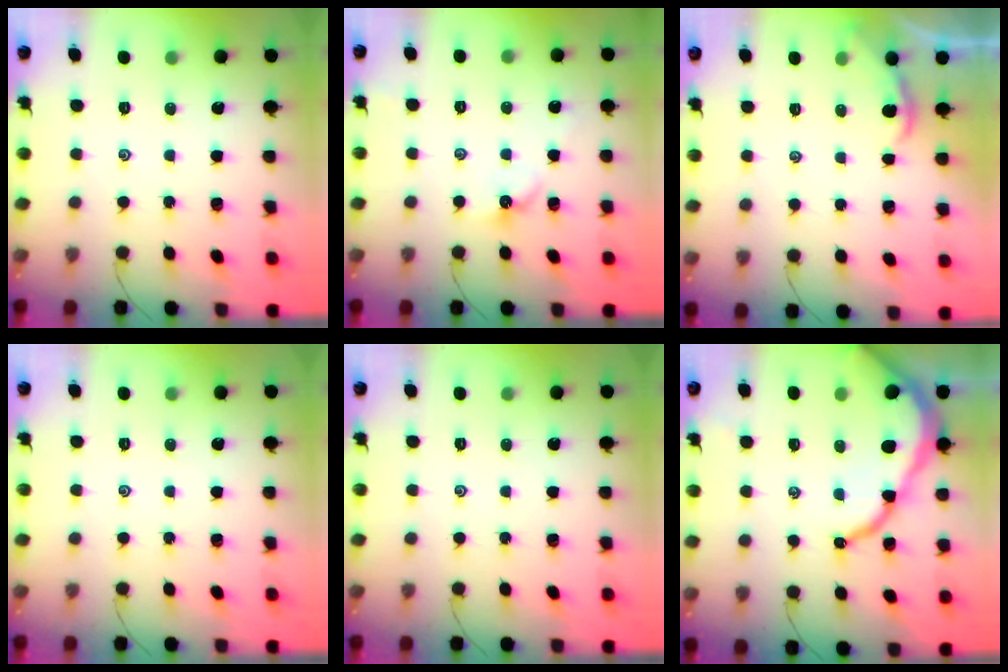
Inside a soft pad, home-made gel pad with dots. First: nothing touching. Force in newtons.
{"total": 4.2, "press": 4.2, "slide": 0.6}
{"total": 1.2, "press": 1.2, "slide": 0.1}
{"total": 0.0}
{"total": 0.0}
{"total": 12.6, "press": 12.6, "slide": 1.1}